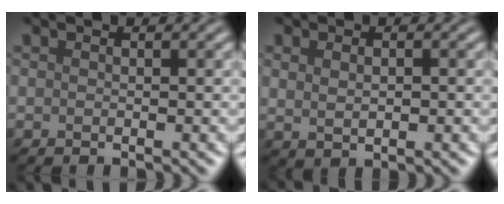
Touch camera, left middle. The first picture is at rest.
{"total": 1.8, "force": [0.2, 1.0, 1.4], "torque": [-0.030, -0.003, 0.010]}